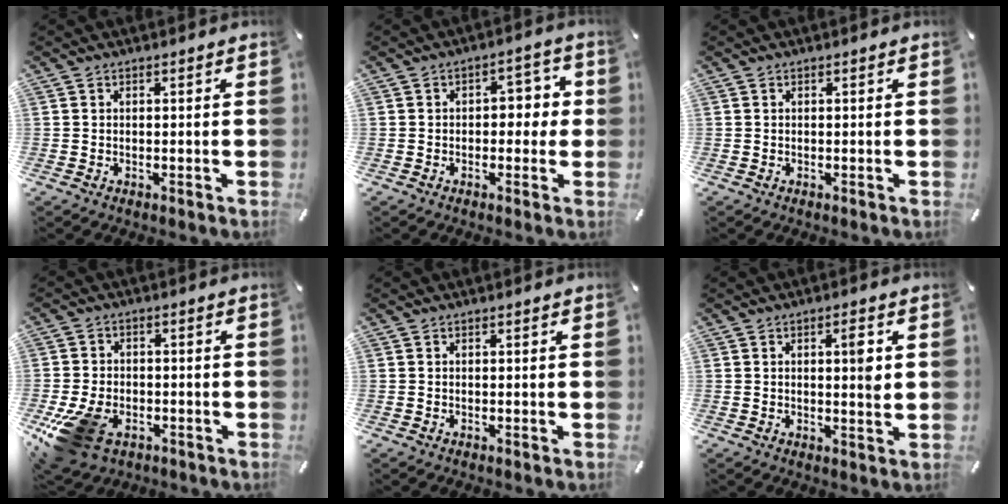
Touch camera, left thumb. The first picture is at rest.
{"total": 5.4, "force": [-0.3, 3.7, 4.0], "torque": [-0.047, 0.003, -0.017]}
{"total": 0.0}
{"total": 12.0, "force": [-5.8, 7.9, 6.9], "torque": [-0.151, 0.022, -0.101]}
{"total": 0.0}
{"total": 4.7, "force": [1.2, 1.4, 4.3], "torque": [-0.063, -0.006, 0.012]}